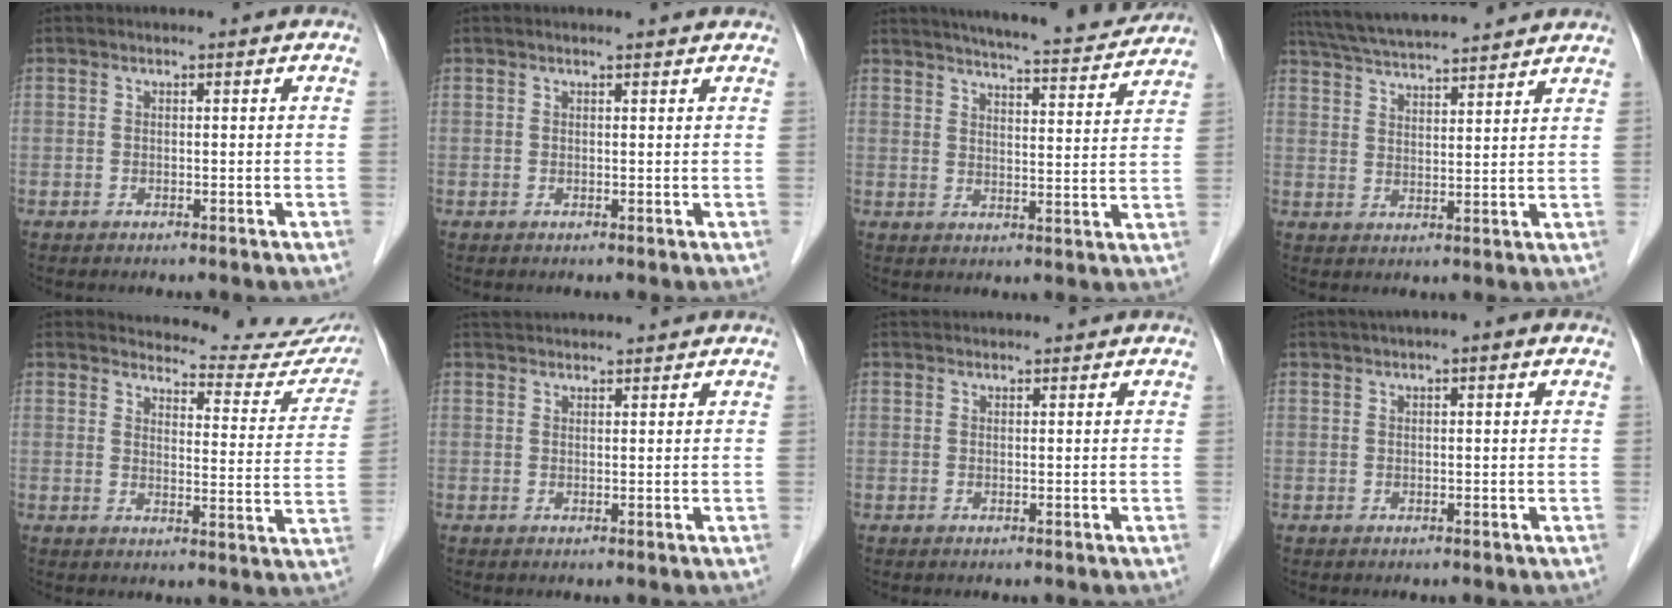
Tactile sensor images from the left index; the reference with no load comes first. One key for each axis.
{"total": 2.4, "fx": 2.3, "fy": 0.1, "fz": 0.6, "tx": -0.013, "ty": 0.008, "tz": 0.021}
{"total": 15.5, "fx": 14.3, "fy": 1.3, "fz": 6.0, "tx": -0.086, "ty": -0.007, "tz": 0.183}
{"total": 14.8, "fx": 13.5, "fy": 1.1, "fz": 6.1, "tx": -0.114, "ty": 0.036, "tz": 0.208}
{"total": 15.7, "fx": 15.3, "fy": 2.1, "fz": 2.7, "tx": -0.016, "ty": -0.078, "tz": 0.157}
{"total": 5.7, "fx": 5.5, "fy": 0.6, "fz": 1.4, "tx": -0.021, "ty": 0.041, "tz": 0.081}
{"total": 4.0, "fx": 3.9, "fy": 0.5, "fz": 0.9, "tx": -0.009, "ty": 0.036, "tz": 0.056}
{"total": 4.0, "fx": 2.6, "fy": 0.4, "fz": 3.0, "tx": -0.048, "ty": 0.028, "tz": 0.038}